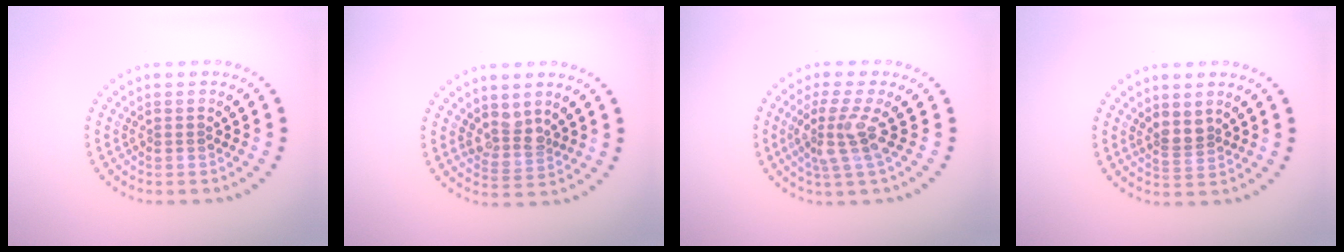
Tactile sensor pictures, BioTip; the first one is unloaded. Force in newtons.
{"total": 1.9, "press": 1.6, "slide": 0.9}
{"total": 3.3, "press": 2.5, "slide": 2.1}
{"total": 1.9, "press": 1.5, "slide": 1.2}